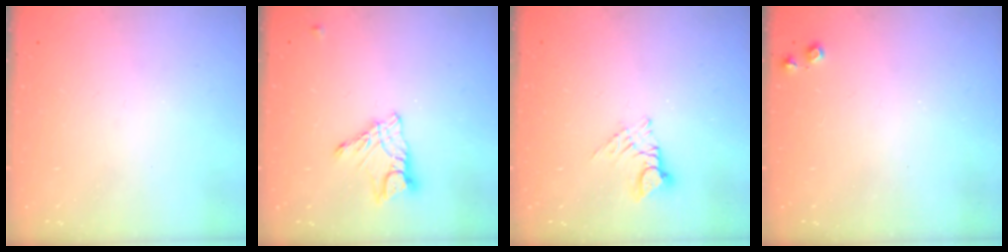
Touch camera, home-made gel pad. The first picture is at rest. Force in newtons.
{"total": 10.2, "press": 10.2, "slide": 0.8}
{"total": 6.5, "press": 6.5, "slide": 0.6}
{"total": 5.2, "press": 5.1, "slide": 0.8}